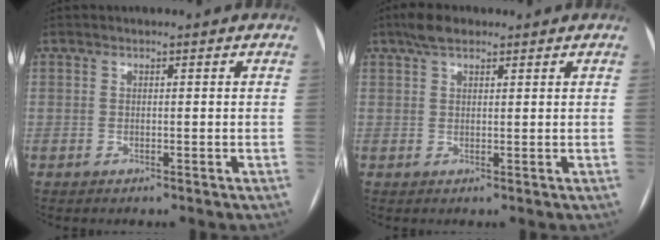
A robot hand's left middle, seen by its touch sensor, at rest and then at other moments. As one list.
[{"total": 3.7, "force": [2.7, 1.5, 2.1], "torque": [-0.048, 0.017, 0.049]}]